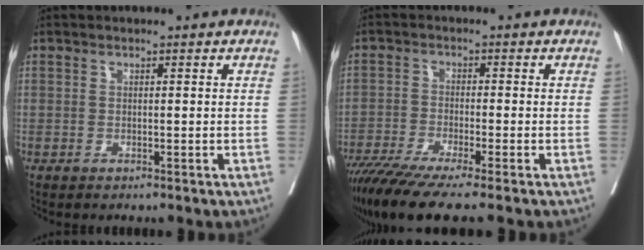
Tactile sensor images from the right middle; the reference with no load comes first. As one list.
[{"total": 10.1, "force": [-7.8, -0.2, 6.3], "torque": [-0.102, -0.028, -0.132]}]